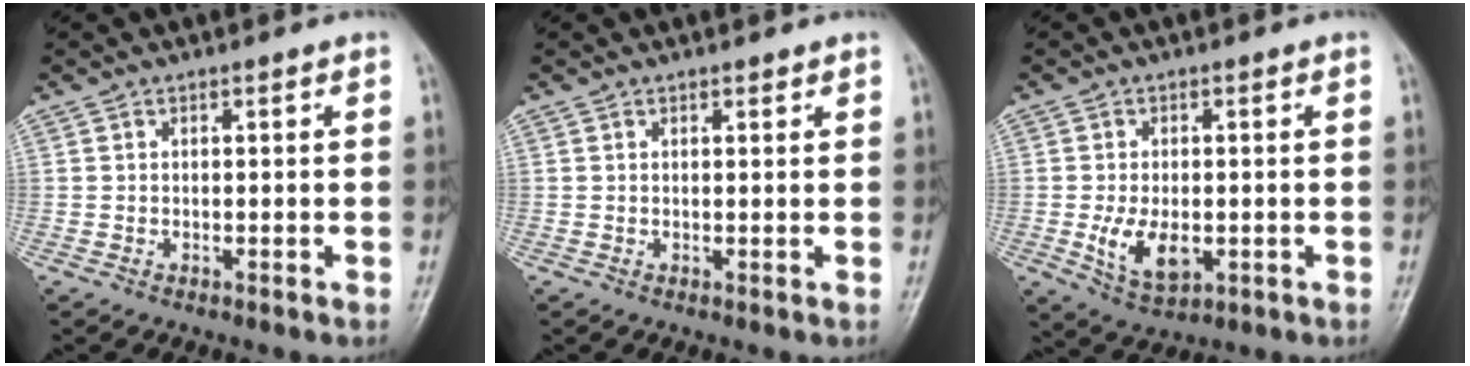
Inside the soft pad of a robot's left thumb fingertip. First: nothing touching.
{"total": 1.1, "force": [0.9, 0.5, 0.4], "torque": [-0.004, -0.006, 0.012]}
{"total": 7.4, "force": [-1.2, 4.4, 5.8], "torque": [-0.097, -0.013, -0.011]}